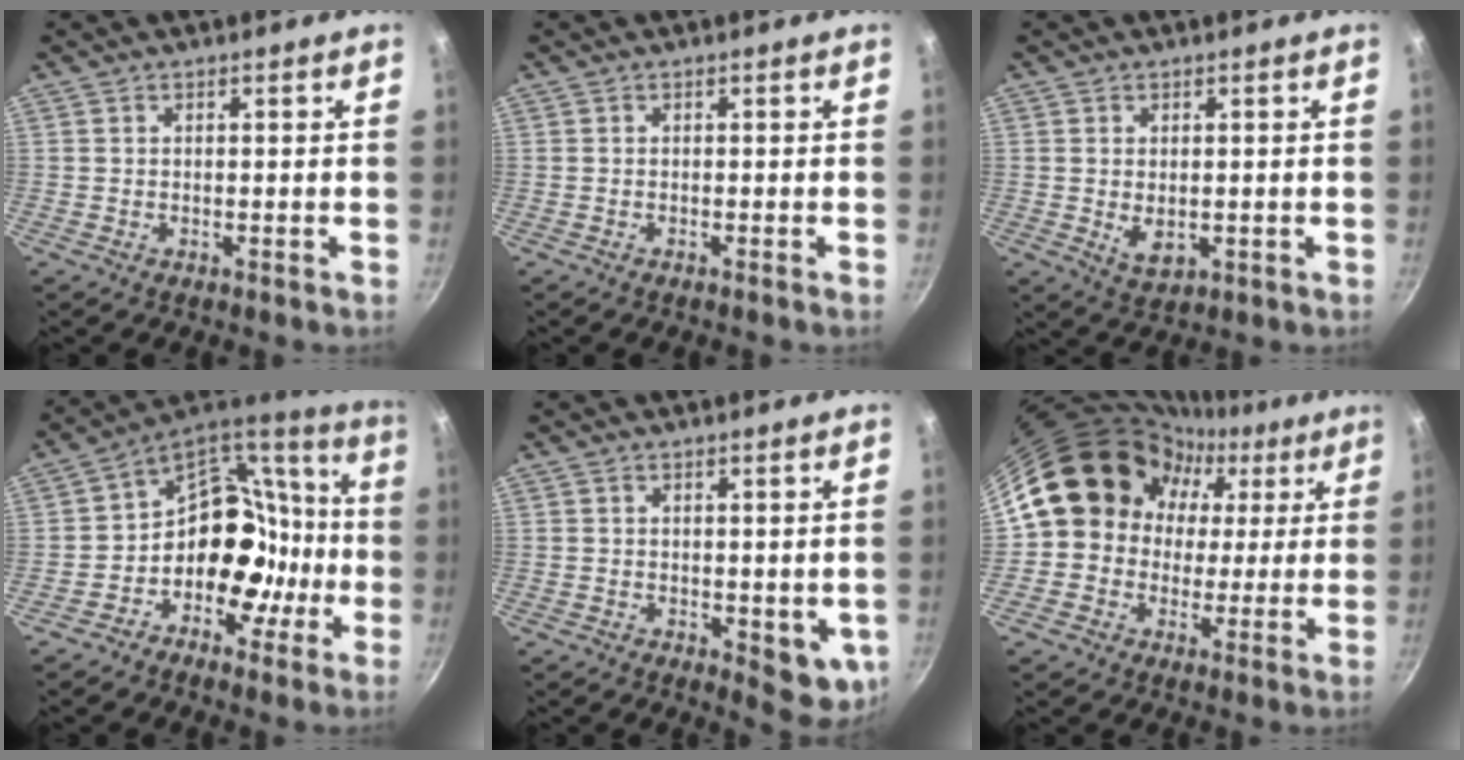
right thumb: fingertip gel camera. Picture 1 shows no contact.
{"total": 0.0}
{"total": 4.4, "force": [-0.3, 2.7, 3.4], "torque": [-0.056, -0.012, 0.004]}
{"total": 17.2, "force": [-4.5, 13.7, 9.3], "torque": [-0.073, 0.082, -0.077]}
{"total": 6.9, "force": [0.4, 3.6, 5.9], "torque": [-0.053, -0.005, 0.017]}
{"total": 17.2, "force": [3.1, 15.1, 7.6], "torque": [-0.092, 0.041, 0.043]}